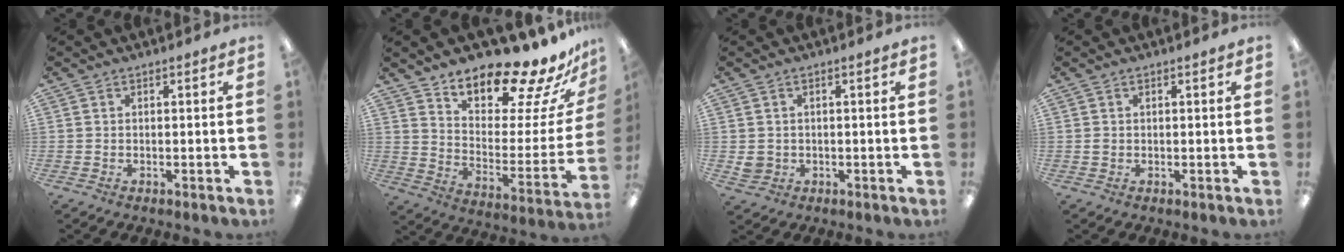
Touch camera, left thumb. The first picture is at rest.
{"total": 16.8, "force": [15.3, 3.6, 5.9], "torque": [-0.088, -0.133, 0.253]}
{"total": 2.6, "force": [0.3, 2.4, 0.8], "torque": [-0.010, 0.001, 0.002]}
{"total": 0.8, "force": [0.2, 0.6, 0.5], "torque": [-0.010, 0.004, 0.001]}